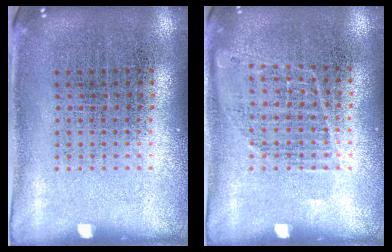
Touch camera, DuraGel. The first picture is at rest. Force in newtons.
{"total": 0.9, "press": 0.9, "slide": 0.3}